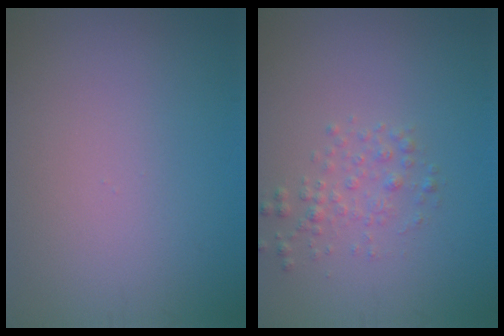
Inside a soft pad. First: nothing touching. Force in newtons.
{"total": 1.6, "press": 1.6, "slide": 0.0}